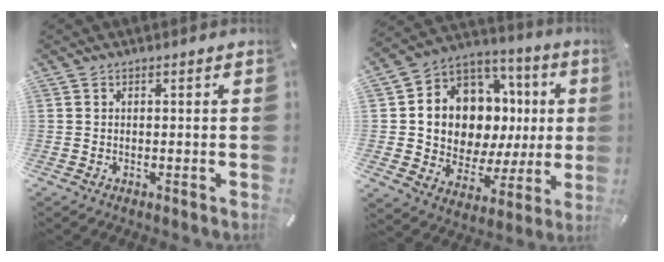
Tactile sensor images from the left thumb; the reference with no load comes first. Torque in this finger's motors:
{"motor_torque": [2.31, 2.70, 1.28, -0.93, 0.22]}